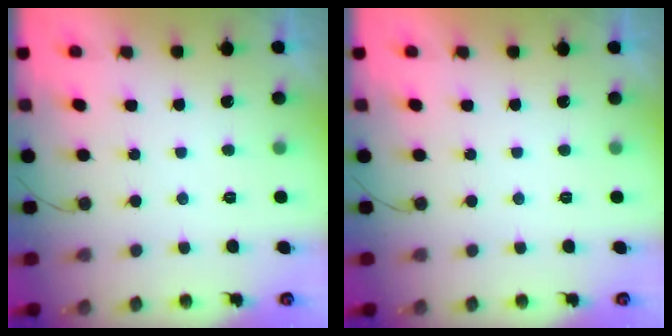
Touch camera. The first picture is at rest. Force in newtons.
{"total": 1.8, "press": 1.8, "slide": 0.1}